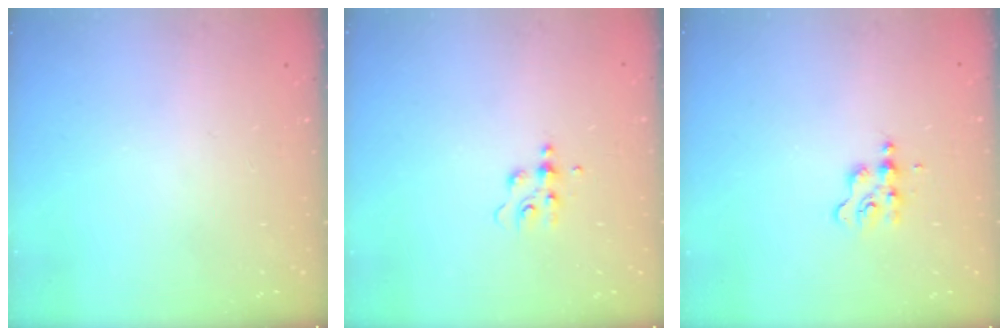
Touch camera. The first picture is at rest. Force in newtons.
{"total": 4.8, "press": 4.8, "slide": 0.5}
{"total": 2.7, "press": 2.6, "slide": 0.4}